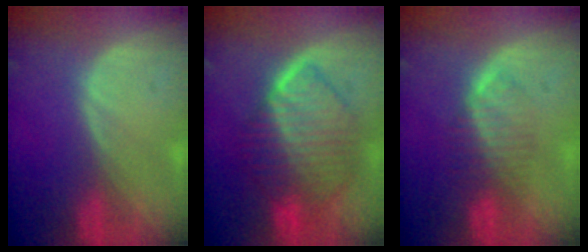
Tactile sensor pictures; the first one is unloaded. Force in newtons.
{"total": 10.3, "press": 10.2, "slide": 0.9}
{"total": 4.4, "press": 4.3, "slide": 0.9}